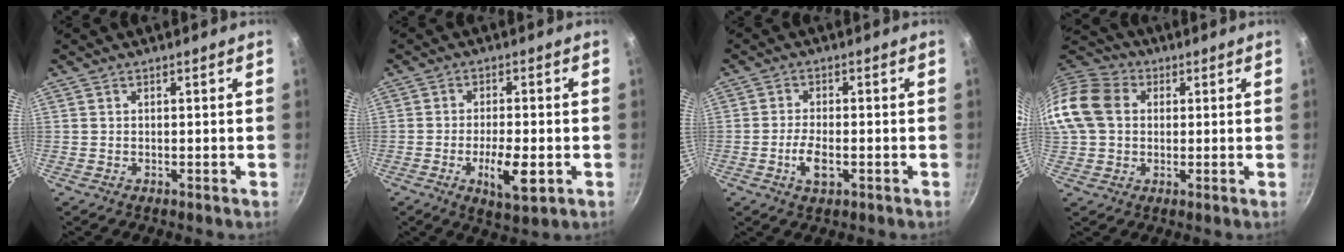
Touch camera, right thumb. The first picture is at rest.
{"total": 7.9, "force": [-2.4, 2.6, 7.0], "torque": [-0.115, 0.005, -0.035]}
{"total": 4.6, "force": [-1.4, 2.0, 3.9], "torque": [-0.078, 0.007, -0.028]}
{"total": 14.7, "force": [1.9, 11.8, 8.5], "torque": [-0.158, 0.028, 0.020]}